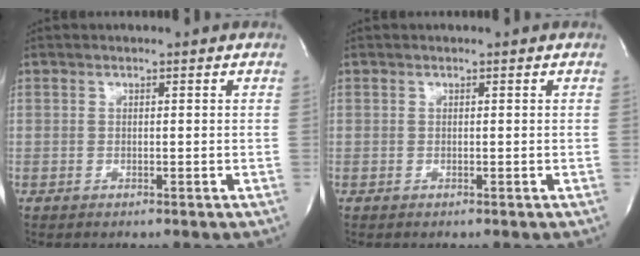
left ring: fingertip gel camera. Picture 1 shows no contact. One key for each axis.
{"total": 0.0}